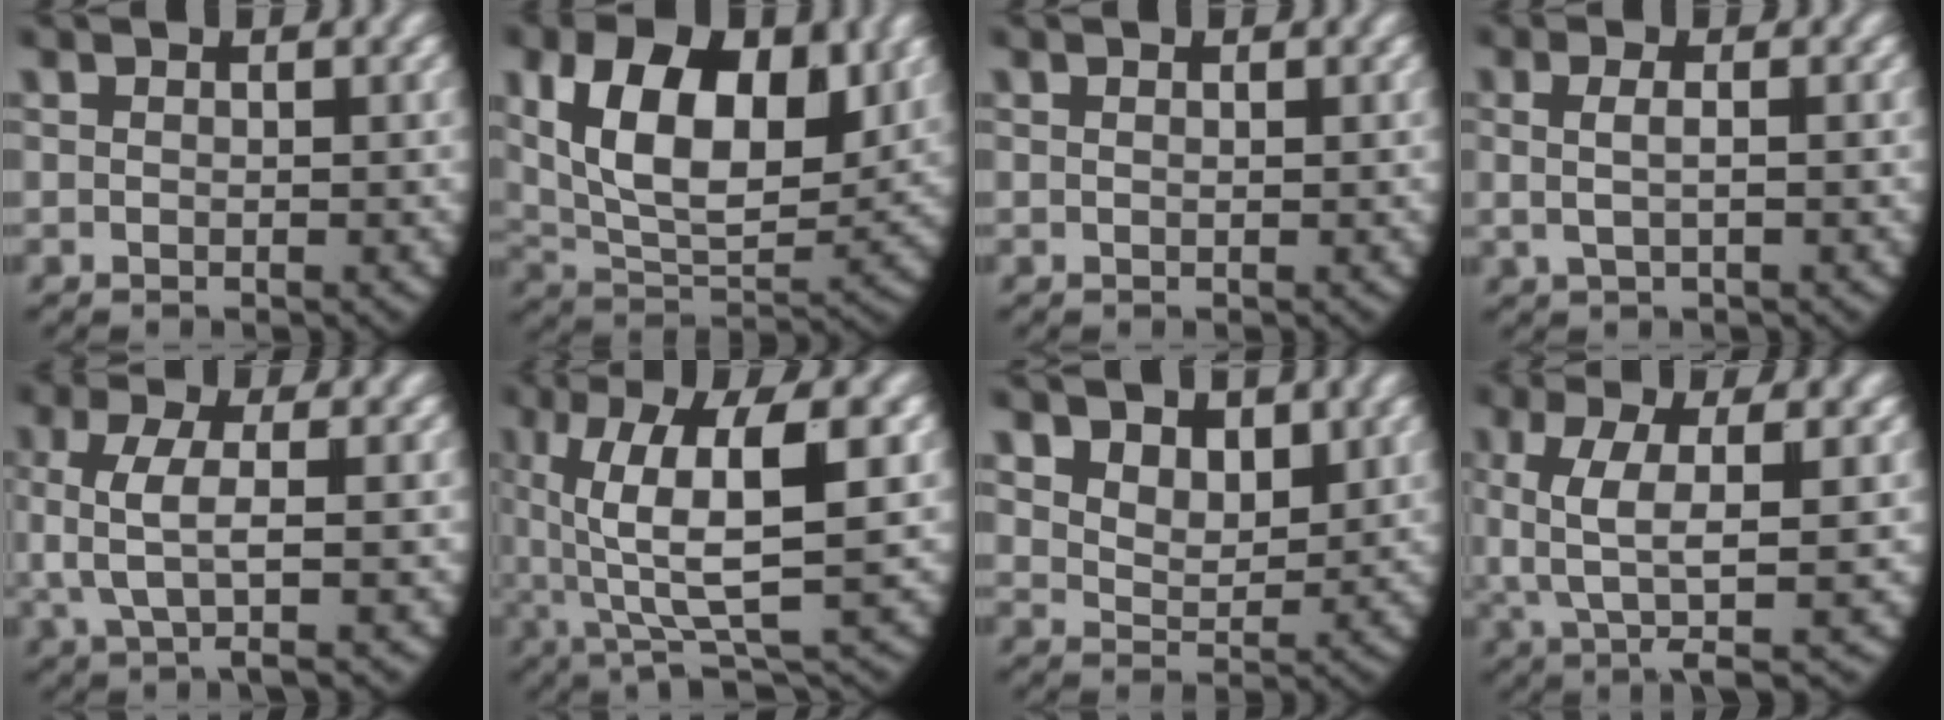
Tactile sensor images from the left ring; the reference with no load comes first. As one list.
[{"total": 13.8, "force": [3.6, 9.4, 9.5], "torque": [-0.190, -0.036, 0.066]}, {"total": 0.0}, {"total": 1.9, "force": [0.1, 0.7, 1.7], "torque": [-0.049, -0.006, 0.009]}, {"total": 5.2, "force": [0.6, 2.2, 4.7], "torque": [-0.104, -0.007, 0.018]}, {"total": 9.3, "force": [1.3, 3.9, 8.3], "torque": [-0.140, -0.004, 0.021]}, {"total": 5.5, "force": [2.9, 3.9, 2.6], "torque": [-0.068, -0.020, 0.050]}, {"total": 6.3, "force": [0.2, 2.5, 5.8], "torque": [-0.110, -0.011, 0.012]}]